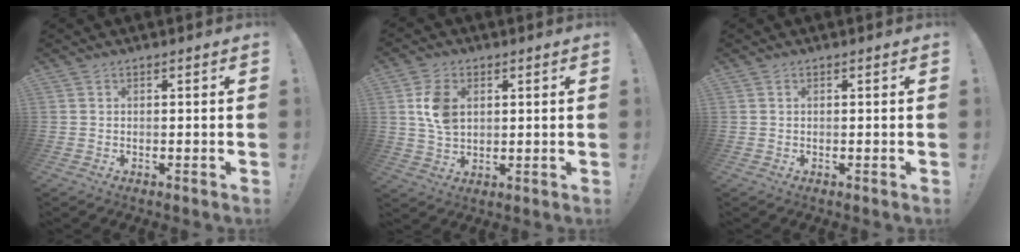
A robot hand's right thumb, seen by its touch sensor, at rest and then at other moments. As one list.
[{"total": 9.1, "force": [2.2, 6.4, 6.1], "torque": [-0.110, 0.003, 0.043]}, {"total": 0.0}]